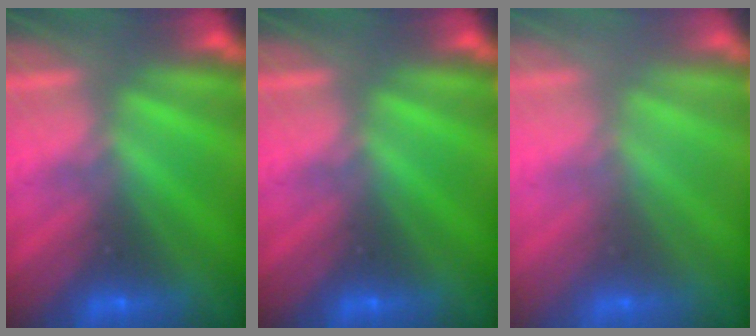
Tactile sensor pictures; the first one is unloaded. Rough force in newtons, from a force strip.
{"total": 0.0}
{"total": 2.5}